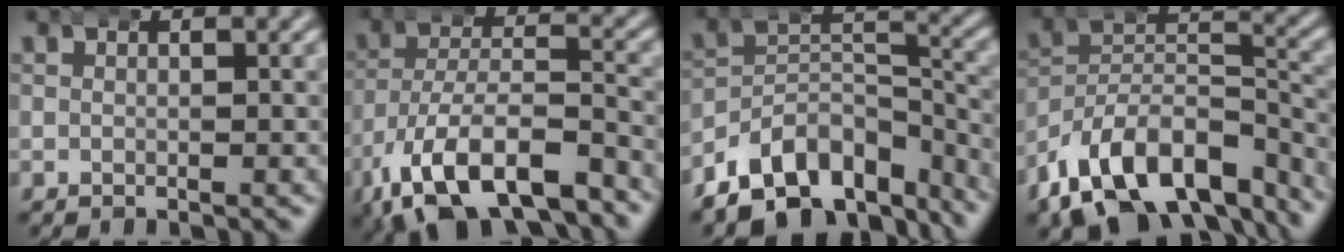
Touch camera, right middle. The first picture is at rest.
{"total": 11.0, "force": [-7.3, 5.2, 6.4], "torque": [-0.125, -0.033, -0.101]}
{"total": 12.6, "force": [-8.5, 7.1, 6.0], "torque": [-0.080, -0.030, -0.129]}
{"total": 14.7, "force": [-9.5, 8.5, 7.4], "torque": [-0.127, -0.043, -0.142]}